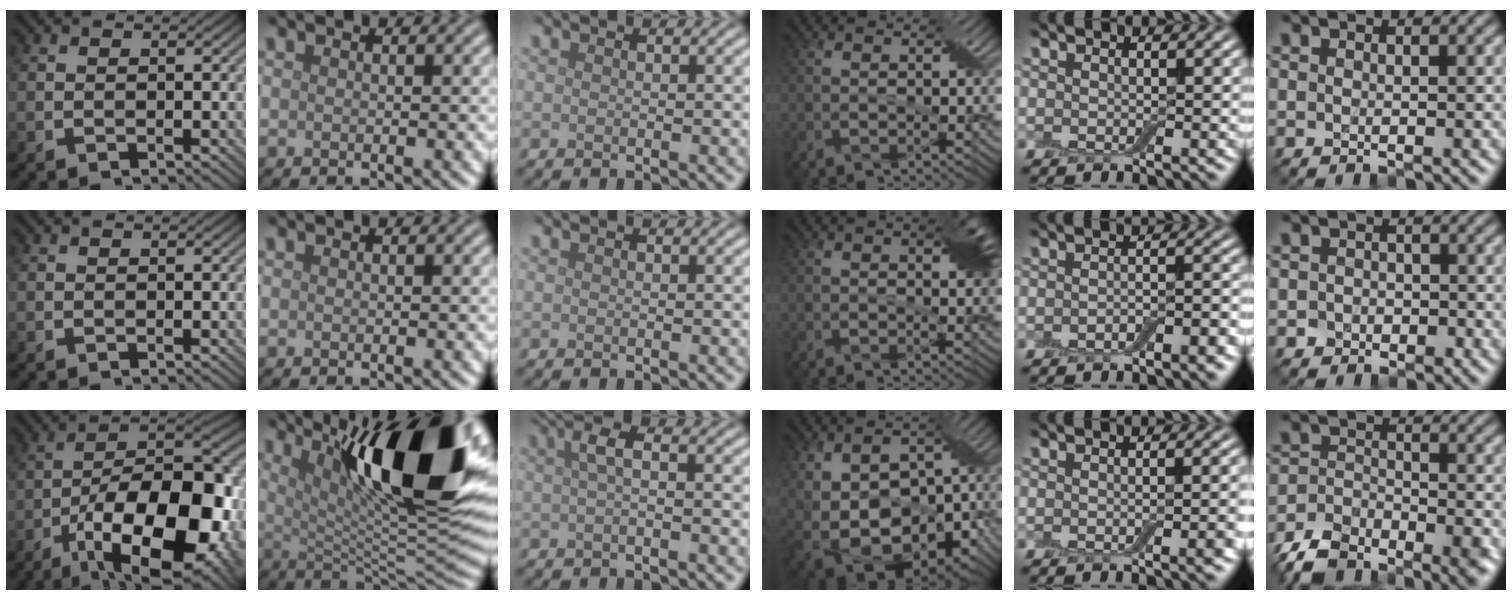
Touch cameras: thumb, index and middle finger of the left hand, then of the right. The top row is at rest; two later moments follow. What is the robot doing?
{"motion": "insert", "object": "backpack"}